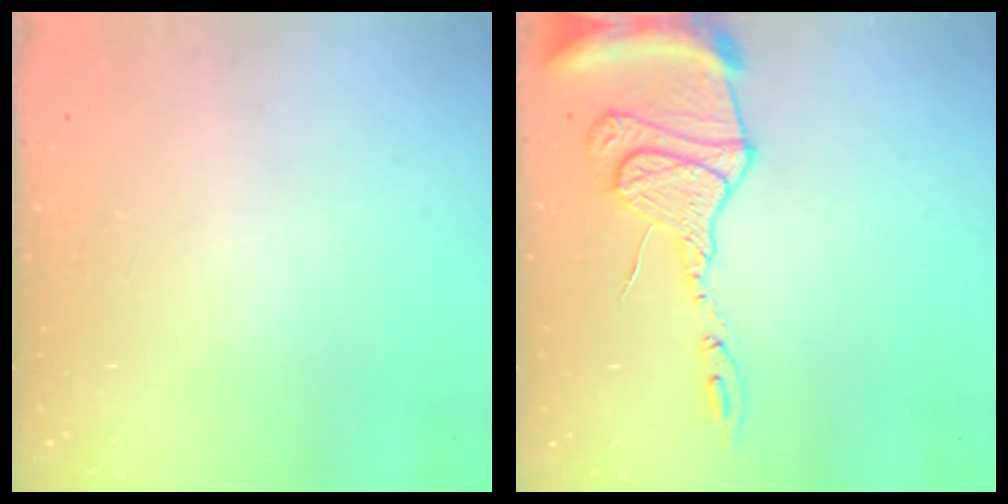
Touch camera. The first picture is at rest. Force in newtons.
{"total": 15.3, "press": 15.2, "slide": 1.4}